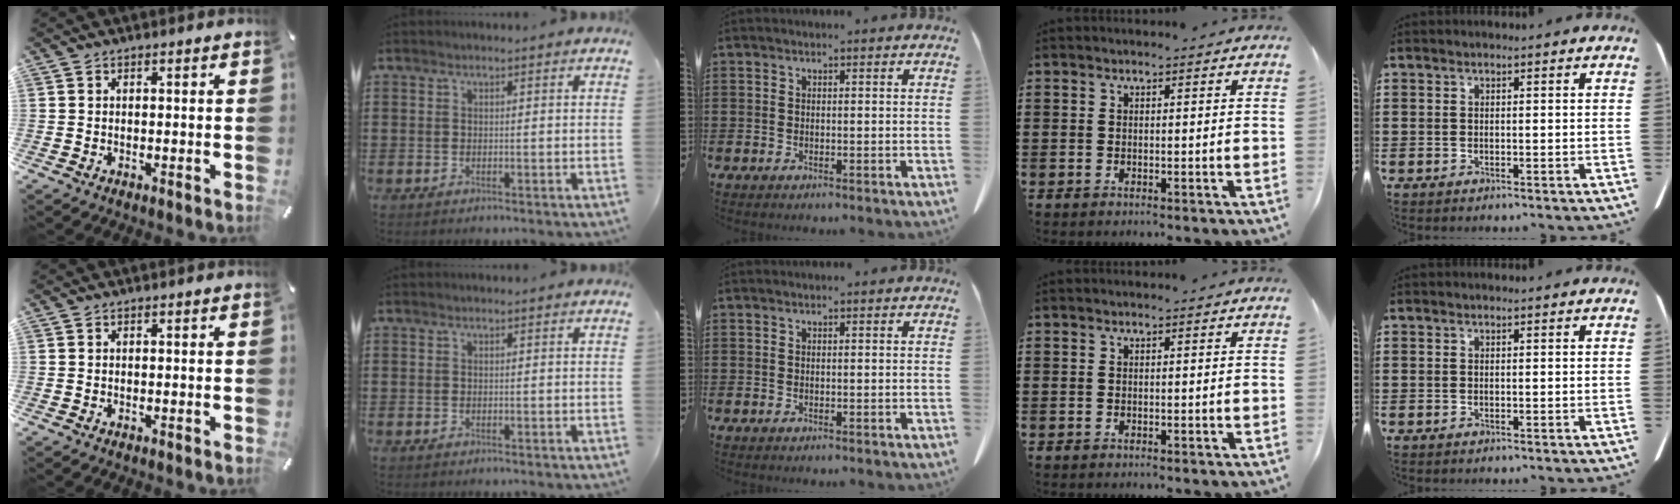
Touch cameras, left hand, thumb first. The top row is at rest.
{}